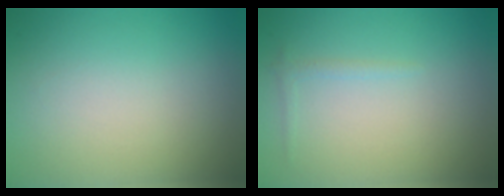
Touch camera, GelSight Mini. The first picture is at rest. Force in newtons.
{"total": 0.7, "press": 0.7, "slide": 0.1}